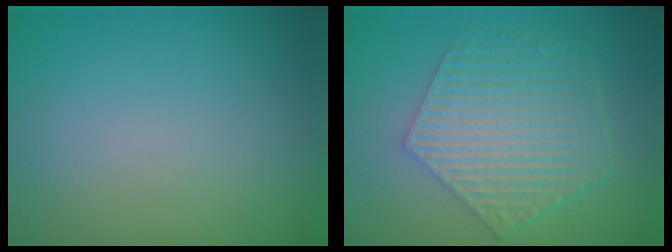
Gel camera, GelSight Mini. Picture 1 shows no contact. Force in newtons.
{"total": 6.2, "press": 4.5, "slide": 4.3}